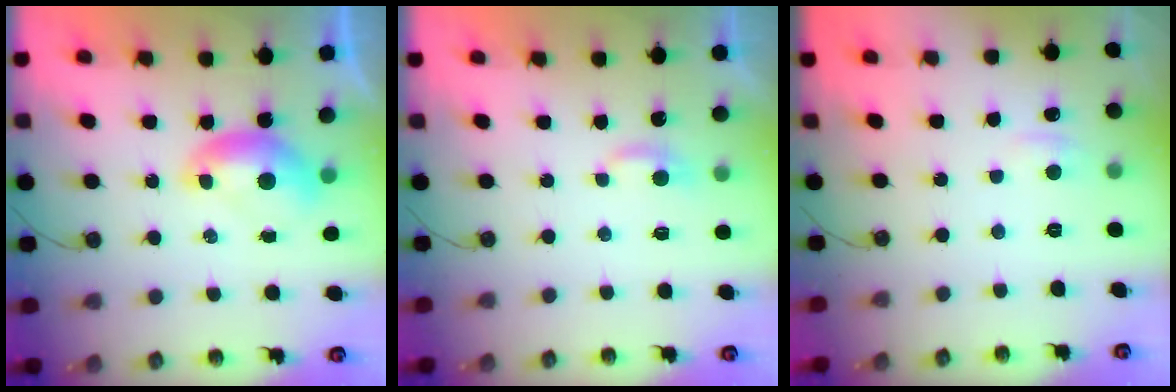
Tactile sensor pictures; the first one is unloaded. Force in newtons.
{"total": 3.6, "press": 3.6, "slide": 0.3}
{"total": 2.3, "press": 2.2, "slide": 0.5}